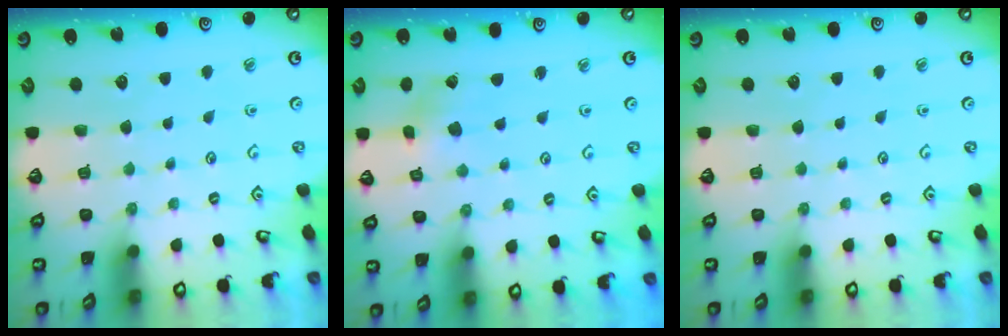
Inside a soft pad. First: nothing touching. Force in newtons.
{"total": 2.7, "press": 2.6, "slide": 0.3}
{"total": 0.0}